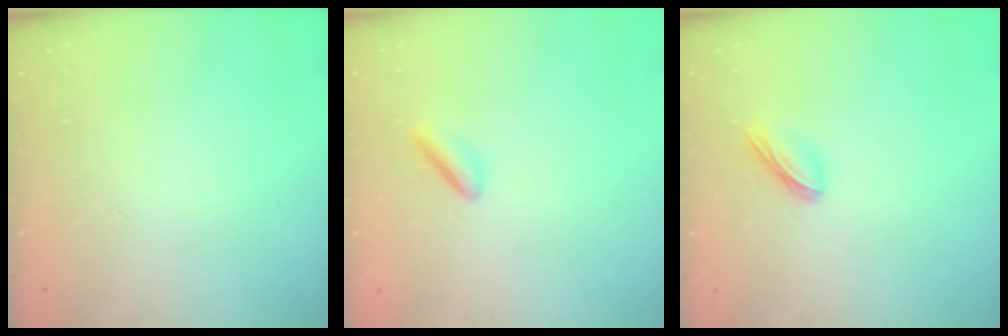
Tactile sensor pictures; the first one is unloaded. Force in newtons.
{"total": 2.5, "press": 2.5, "slide": 0.6}
{"total": 4.5, "press": 4.5, "slide": 0.2}